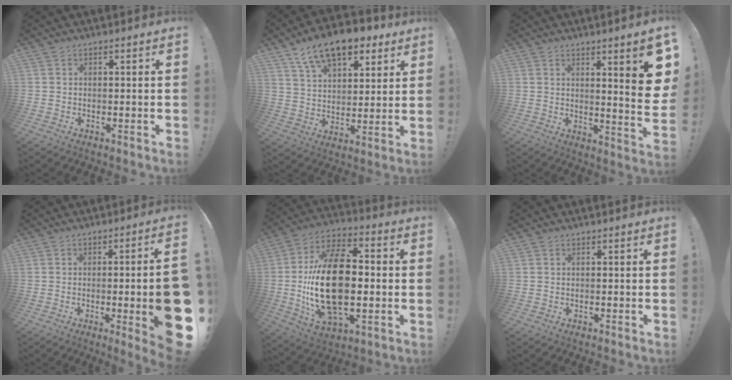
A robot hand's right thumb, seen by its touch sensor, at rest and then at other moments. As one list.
[{"total": 14.8, "force": [10.0, 7.6, 7.8], "torque": [-0.125, -0.063, 0.182]}, {"total": 10.1, "force": [3.6, -0.1, 9.4], "torque": [-0.118, -0.047, 0.048]}, {"total": 15.5, "force": [-3.0, 2.1, 15.1], "torque": [-0.195, 0.000, -0.031]}, {"total": 25.9, "force": [-1.3, 14.9, 21.2], "torque": [-0.408, 0.006, -0.018]}, {"total": 0.0}]